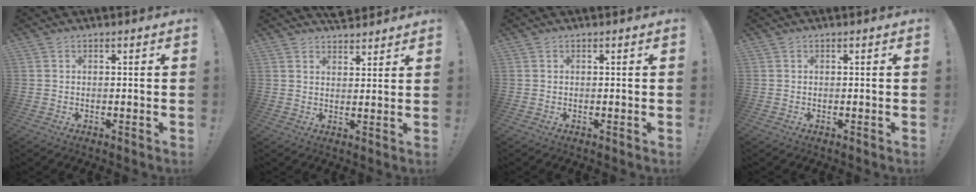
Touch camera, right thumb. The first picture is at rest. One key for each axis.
{"total": 4.4, "fx": 4.0, "fy": 1.8, "fz": 0.4, "tx": 0.010, "ty": -0.032, "tz": 0.072}
{"total": 0.0}
{"total": 0.0}